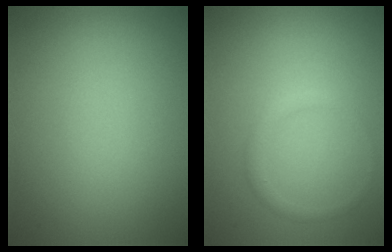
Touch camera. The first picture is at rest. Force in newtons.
{"total": 1.1, "press": 1.1, "slide": 0.1}